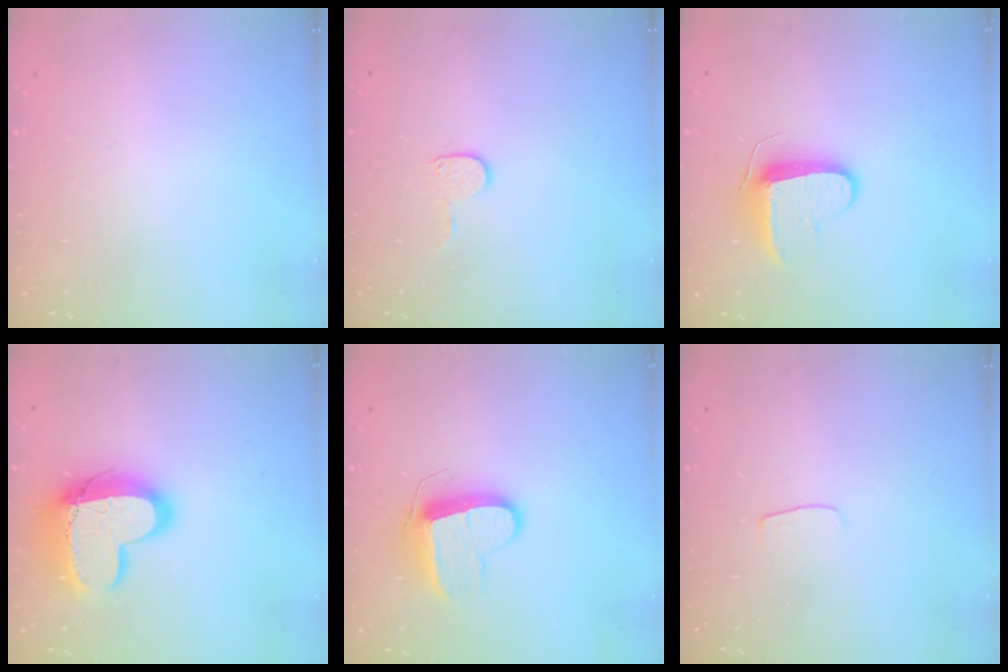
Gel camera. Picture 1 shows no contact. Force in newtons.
{"total": 3.9, "press": 3.9, "slide": 0.4}
{"total": 8.9, "press": 8.9, "slide": 0.8}
{"total": 16.7, "press": 16.7, "slide": 1.5}
{"total": 10.5, "press": 10.5, "slide": 0.4}
{"total": 3.0, "press": 3.0, "slide": 0.4}